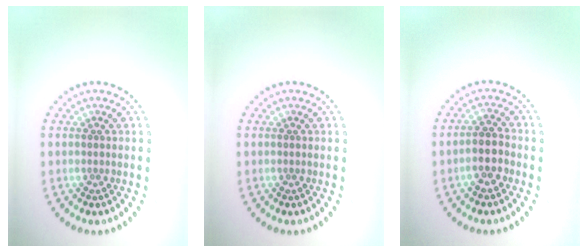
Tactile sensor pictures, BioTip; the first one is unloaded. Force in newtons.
{"total": 0.0}
{"total": 2.6, "press": 2.3, "slide": 1.1}